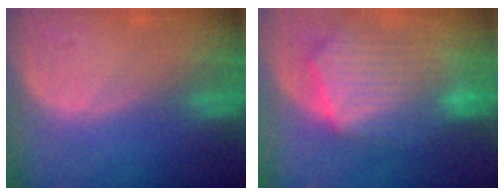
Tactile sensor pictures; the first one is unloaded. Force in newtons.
{"total": 10.7, "press": 9.4, "slide": 5.2}